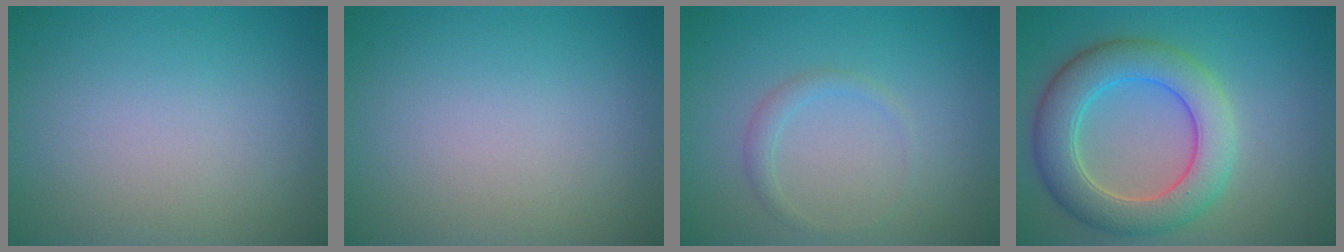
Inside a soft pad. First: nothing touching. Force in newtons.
{"total": 0.0}
{"total": 1.2, "press": 1.2, "slide": 0.0}
{"total": 7.0, "press": 7.0, "slide": 0.2}